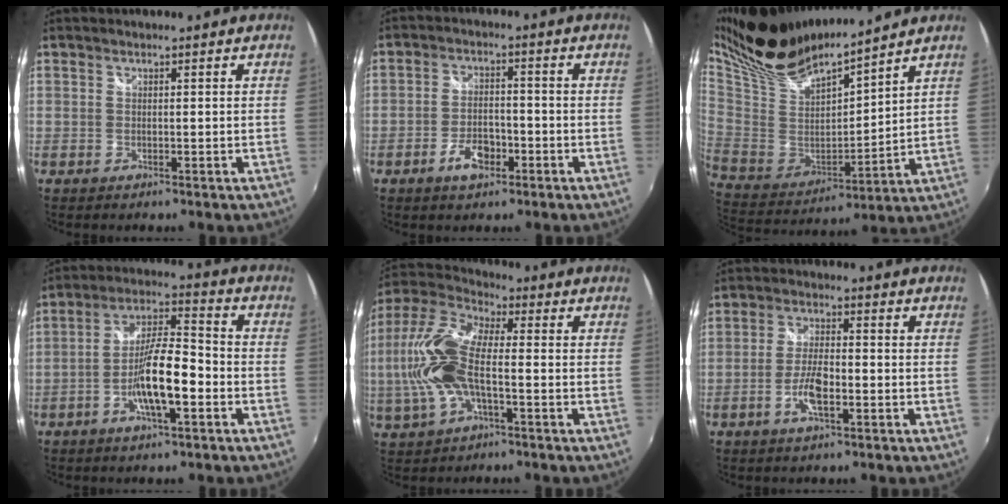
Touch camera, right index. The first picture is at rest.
{"total": 5.7, "force": [-3.1, 2.9, 3.7], "torque": [-0.079, 0.001, -0.051]}
{"total": 20.0, "force": [15.9, 5.2, 11.0], "torque": [-0.216, 0.010, 0.308]}
{"total": 11.1, "force": [-4.0, 2.5, 10.0], "torque": [-0.190, 0.005, -0.072]}
{"total": 14.6, "force": [-2.0, 6.1, 13.1], "torque": [-0.278, 0.007, -0.043]}
{"total": 5.8, "force": [-2.3, 1.8, 5.0], "torque": [-0.104, 0.000, -0.045]}